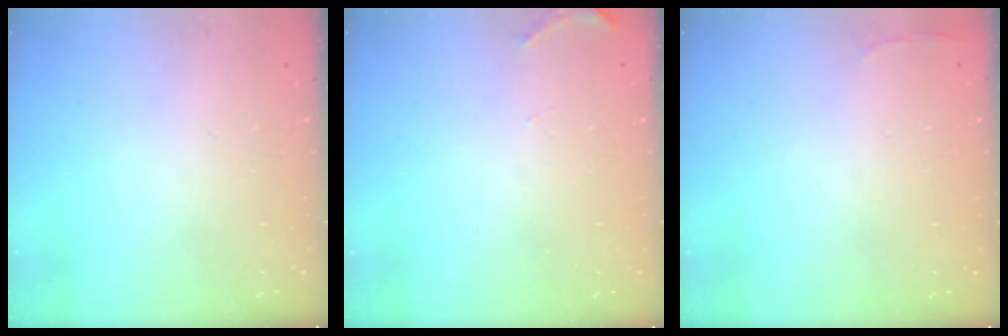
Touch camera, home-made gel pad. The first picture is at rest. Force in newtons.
{"total": 5.6, "press": 5.4, "slide": 1.3}
{"total": 2.8, "press": 2.6, "slide": 0.9}